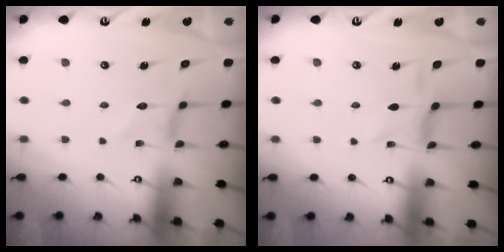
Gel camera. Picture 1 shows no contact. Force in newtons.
{"total": 3.6, "press": 3.6, "slide": 0.2}